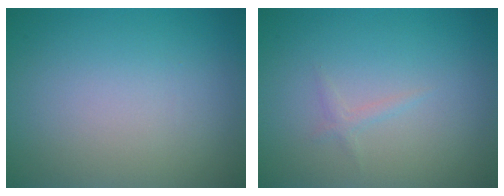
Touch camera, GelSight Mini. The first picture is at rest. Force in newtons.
{"total": 0.7, "press": 0.7, "slide": 0.0}